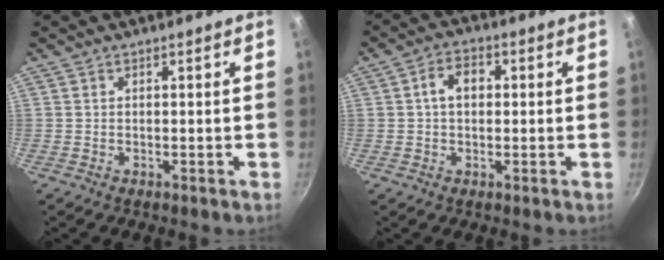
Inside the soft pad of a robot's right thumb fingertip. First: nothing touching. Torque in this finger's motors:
{"motor_torque": [0.31, 1.60, 0.99, -0.26, 0.02]}